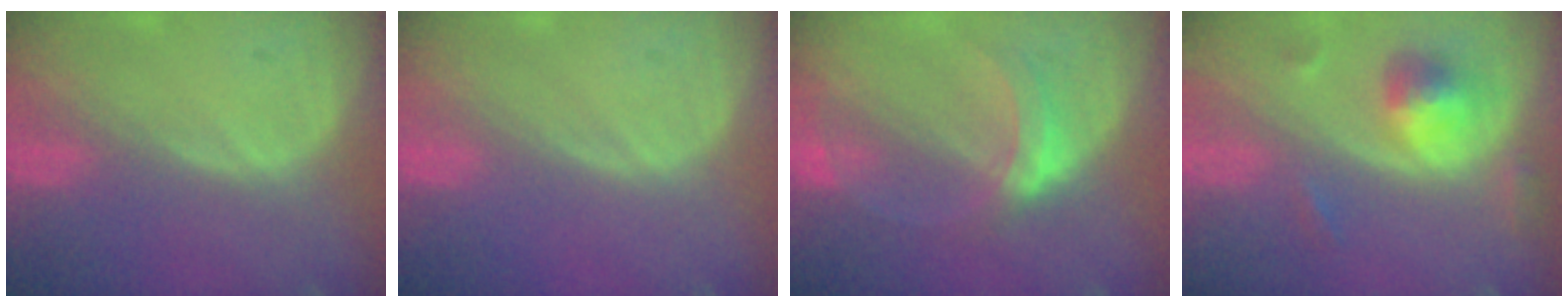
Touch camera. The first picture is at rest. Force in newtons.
{"total": 0.0}
{"total": 5.3, "press": 4.9, "slide": 1.9}
{"total": 5.6, "press": 5.2, "slide": 1.9}